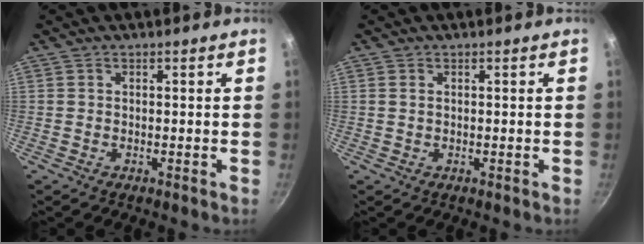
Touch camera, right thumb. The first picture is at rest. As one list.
[{"total": 0.8, "force": [0.3, 0.5, 0.6], "torque": [-0.010, 0.001, 0.005]}]